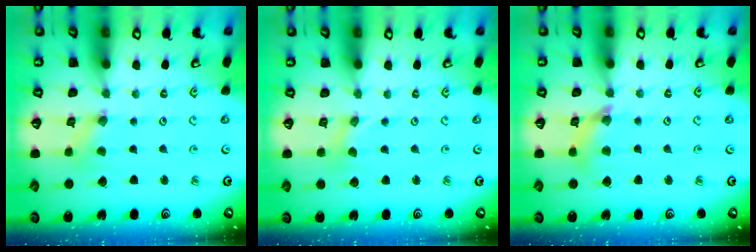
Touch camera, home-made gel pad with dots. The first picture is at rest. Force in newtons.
{"total": 0.0}
{"total": 7.1, "press": 7.1, "slide": 0.6}